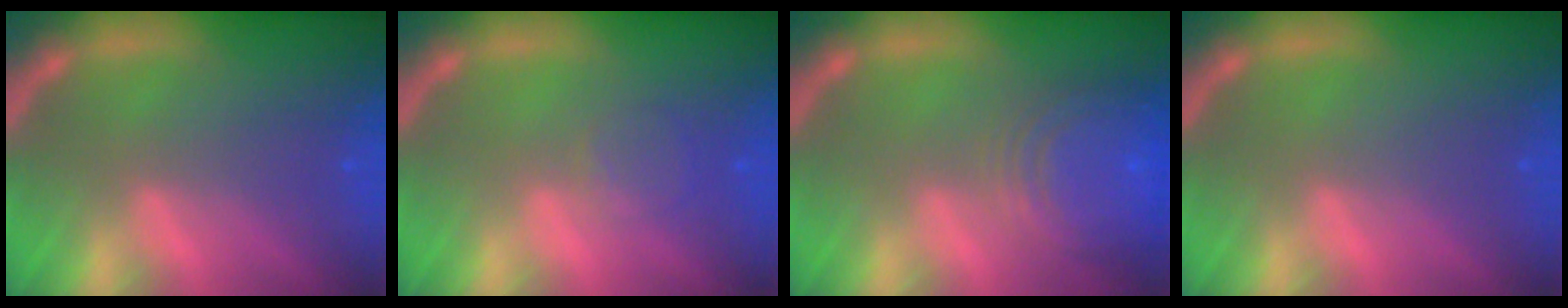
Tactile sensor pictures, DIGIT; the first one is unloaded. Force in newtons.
{"total": 2.0}
{"total": 9.5}
{"total": 0.0}